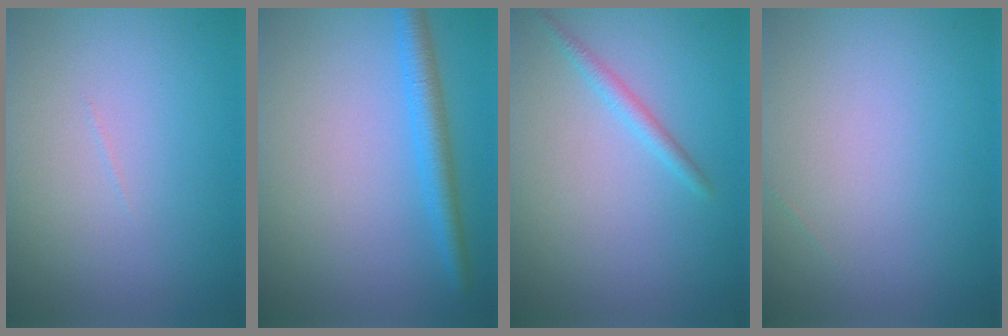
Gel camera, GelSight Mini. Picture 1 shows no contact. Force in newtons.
{"total": 3.0, "press": 3.0, "slide": 0.2}
{"total": 1.4, "press": 1.4, "slide": 0.0}
{"total": 0.0}